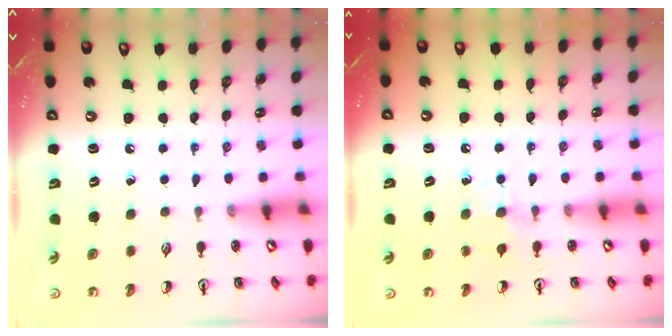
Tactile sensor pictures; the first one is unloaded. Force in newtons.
{"total": 5.0, "press": 5.0, "slide": 0.7}